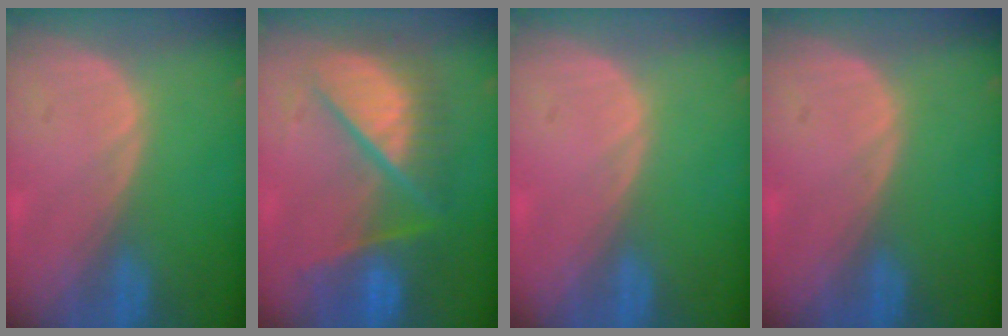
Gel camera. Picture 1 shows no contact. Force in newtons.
{"total": 10.4, "press": 10.3, "slide": 1.3}
{"total": 0.0}
{"total": 0.0}